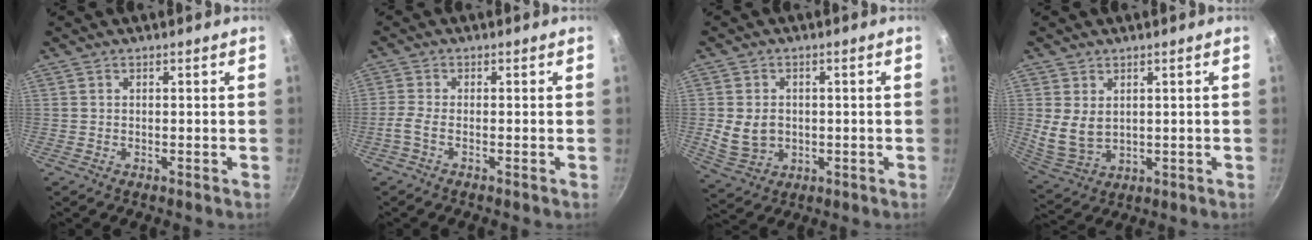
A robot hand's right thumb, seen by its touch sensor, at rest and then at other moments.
{"total": 2.3, "force": [-1.2, 0.5, 1.9], "torque": [-0.057, 0.005, -0.033]}
{"total": 7.4, "force": [-0.3, 5.9, 4.5], "torque": [-0.072, -0.002, 0.007]}
{"total": 7.2, "force": [1.5, 5.2, 4.7], "torque": [-0.081, -0.021, 0.045]}